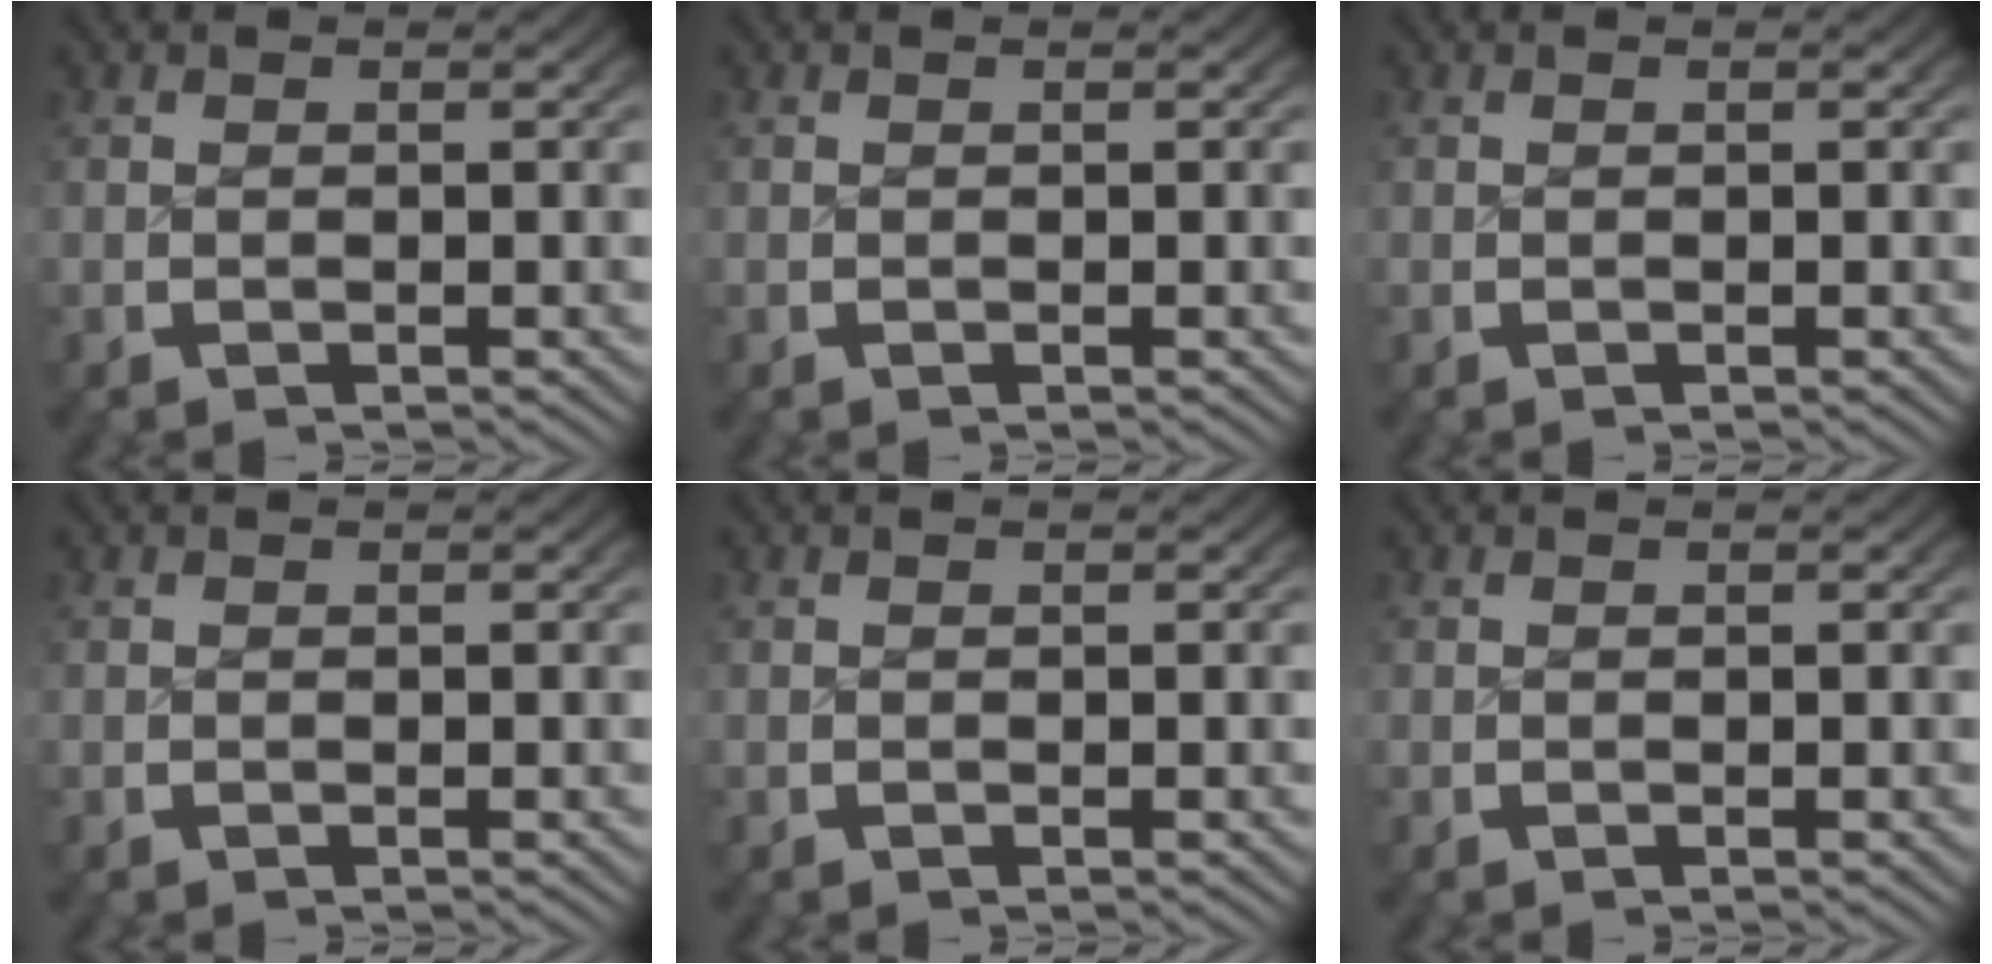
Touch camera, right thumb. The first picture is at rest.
{"total": 0.0}
{"total": 0.0}
{"total": 0.0}
{"total": 0.0}
{"total": 0.0}